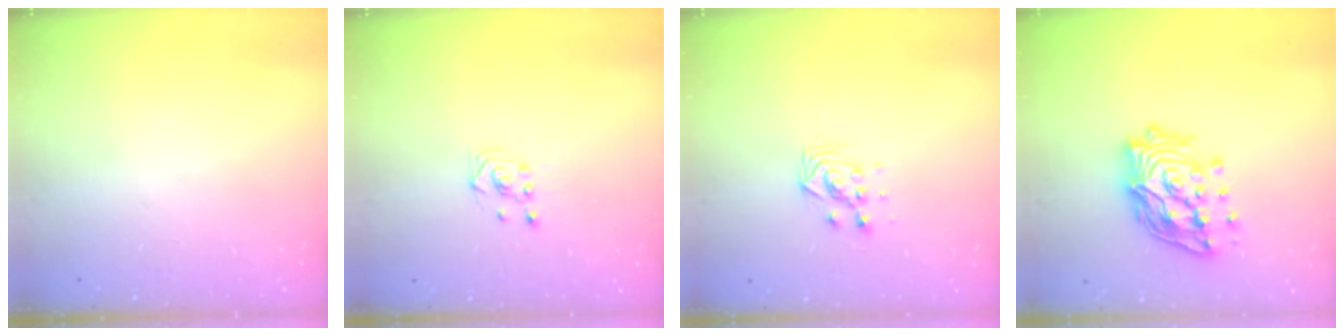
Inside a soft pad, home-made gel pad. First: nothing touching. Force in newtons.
{"total": 2.7, "press": 2.4, "slide": 1.2}
{"total": 3.7, "press": 3.7, "slide": 0.1}
{"total": 18.9, "press": 18.8, "slide": 1.7}